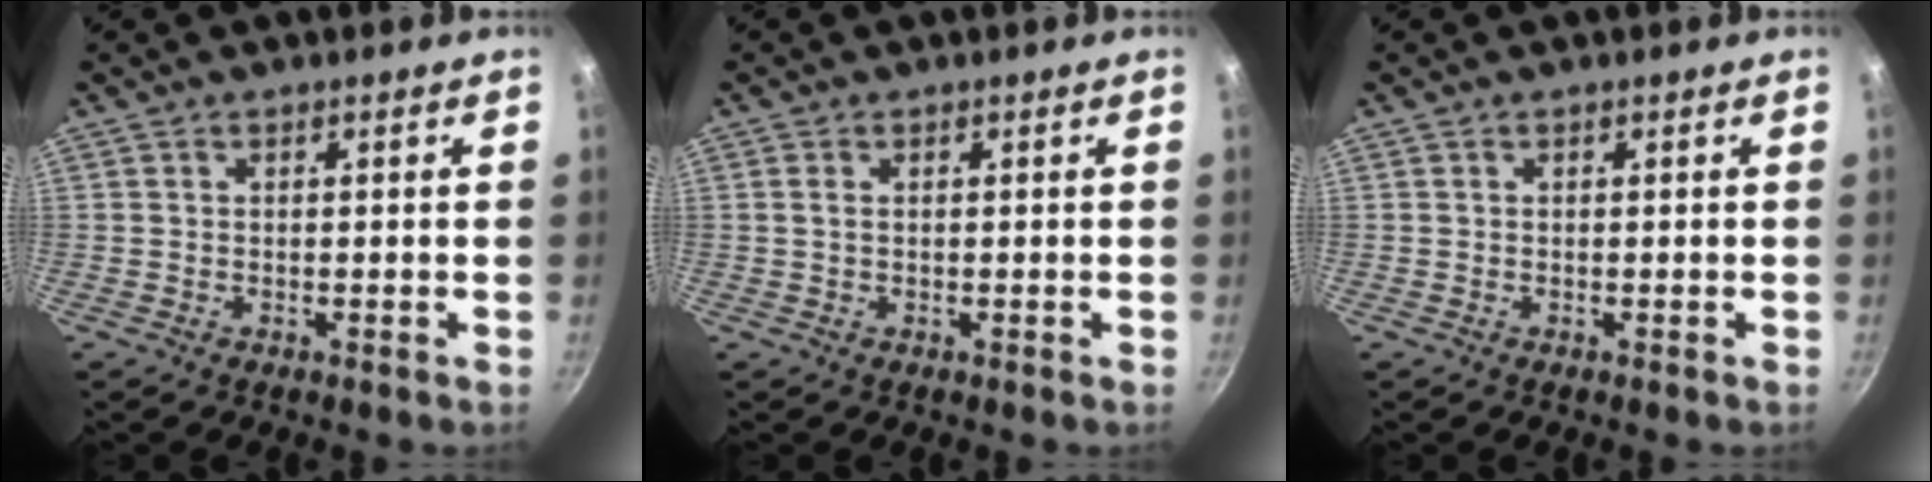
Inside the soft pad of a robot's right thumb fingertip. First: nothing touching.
{"total": 1.1, "force": [0.2, 0.6, 0.8], "torque": [-0.016, 0.001, 0.002]}
{"total": 0.0}